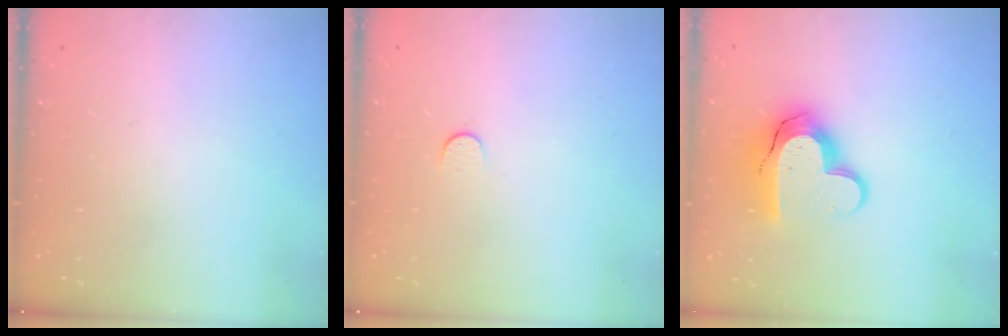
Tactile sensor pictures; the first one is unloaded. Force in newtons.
{"total": 3.9, "press": 3.9, "slide": 0.5}
{"total": 14.2, "press": 14.1, "slide": 1.0}